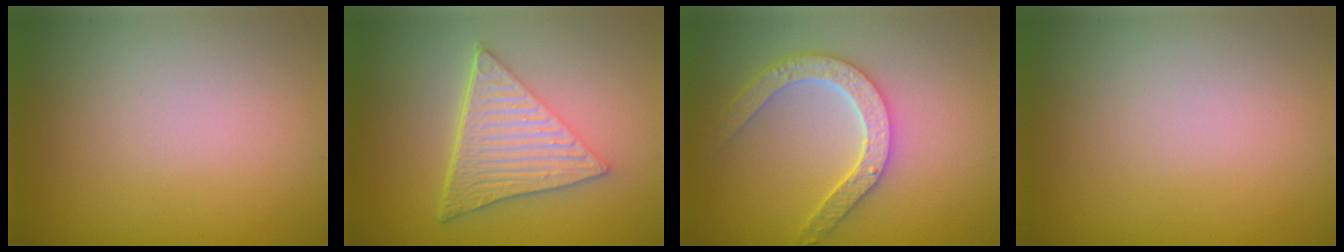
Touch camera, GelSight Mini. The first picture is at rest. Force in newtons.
{"total": 6.6, "press": 4.5, "slide": 4.8}
{"total": 4.8, "press": 3.8, "slide": 2.9}
{"total": 0.0}